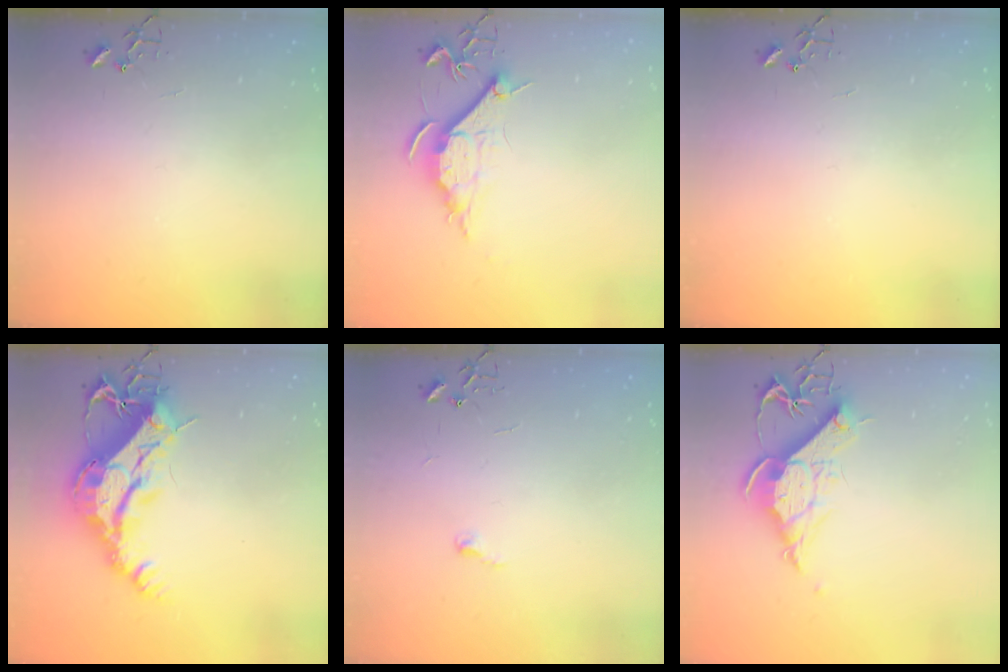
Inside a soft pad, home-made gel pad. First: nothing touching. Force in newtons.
{"total": 9.3, "press": 9.2, "slide": 1.0}
{"total": 0.0}
{"total": 20.3, "press": 20.2, "slide": 2.1}
{"total": 3.4, "press": 3.4, "slide": 0.5}
{"total": 13.2, "press": 13.1, "slide": 1.6}